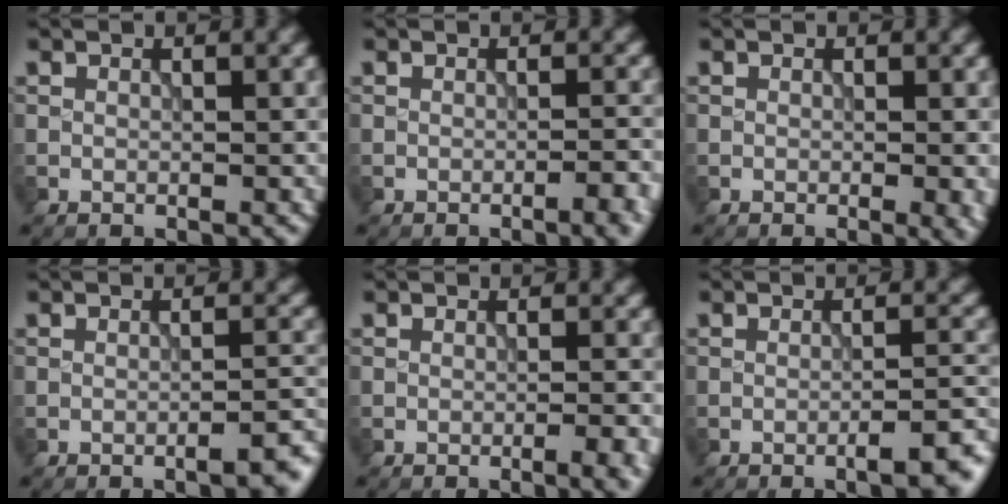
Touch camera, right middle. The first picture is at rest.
{"total": 2.6, "force": [-1.3, 0.6, 2.2], "torque": [-0.024, 0.005, -0.024]}
{"total": 1.6, "force": [-0.3, 0.3, 1.5], "torque": [-0.017, -0.005, -0.004]}
{"total": 3.3, "force": [-2.0, 0.7, 2.5], "torque": [-0.025, 0.008, -0.034]}
{"total": 3.0, "force": [-1.4, 0.8, 2.6], "torque": [-0.024, 0.005, -0.020]}
{"total": 4.7, "force": [-2.7, 1.1, 3.7], "torque": [-0.042, 0.006, -0.039]}